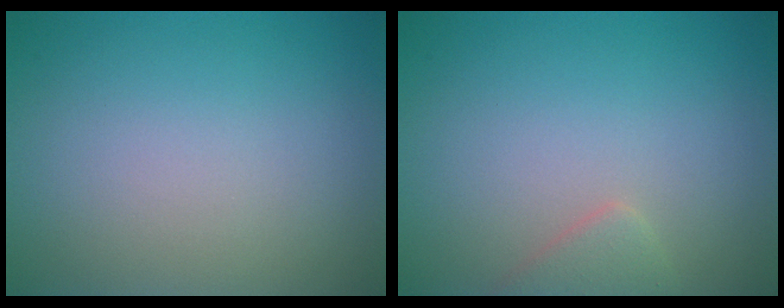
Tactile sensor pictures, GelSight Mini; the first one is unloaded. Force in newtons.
{"total": 1.5, "press": 1.5, "slide": 0.1}